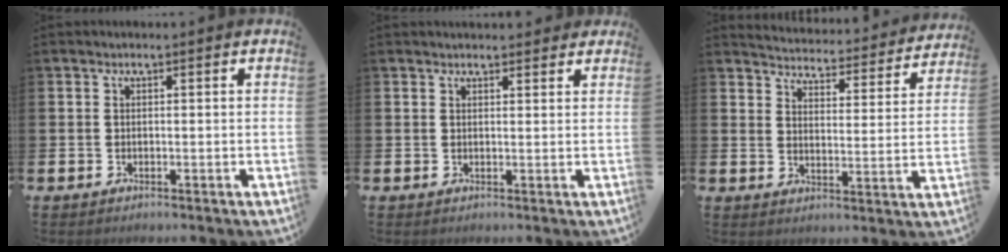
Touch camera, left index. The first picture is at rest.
{"total": 1.8, "force": [1.8, 0.5, 0.1], "torque": [0.006, -0.003, 0.031]}
{"total": 4.3, "force": [4.3, 0.5, 0.2], "torque": [-0.022, -0.039, 0.068]}